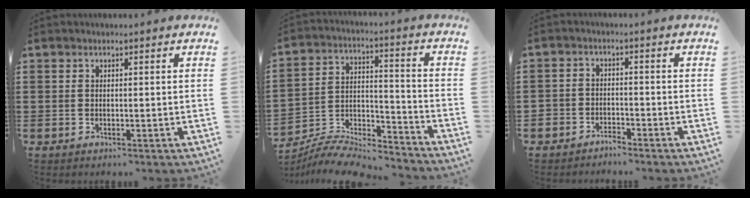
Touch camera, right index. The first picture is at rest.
{"total": 7.8, "force": [-7.6, 1.0, 1.7], "torque": [-0.025, 0.011, -0.148]}
{"total": 2.8, "force": [-2.7, 0.5, -0.4], "torque": [-0.002, -0.001, -0.061]}